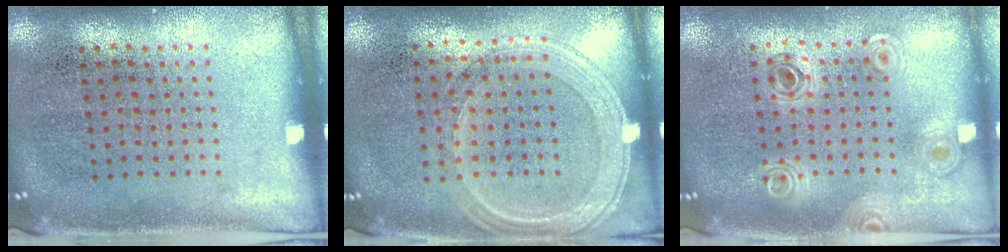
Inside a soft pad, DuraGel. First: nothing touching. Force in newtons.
{"total": 1.2, "press": 1.2, "slide": 0.4}
{"total": 0.9, "press": 0.9, "slide": 0.1}